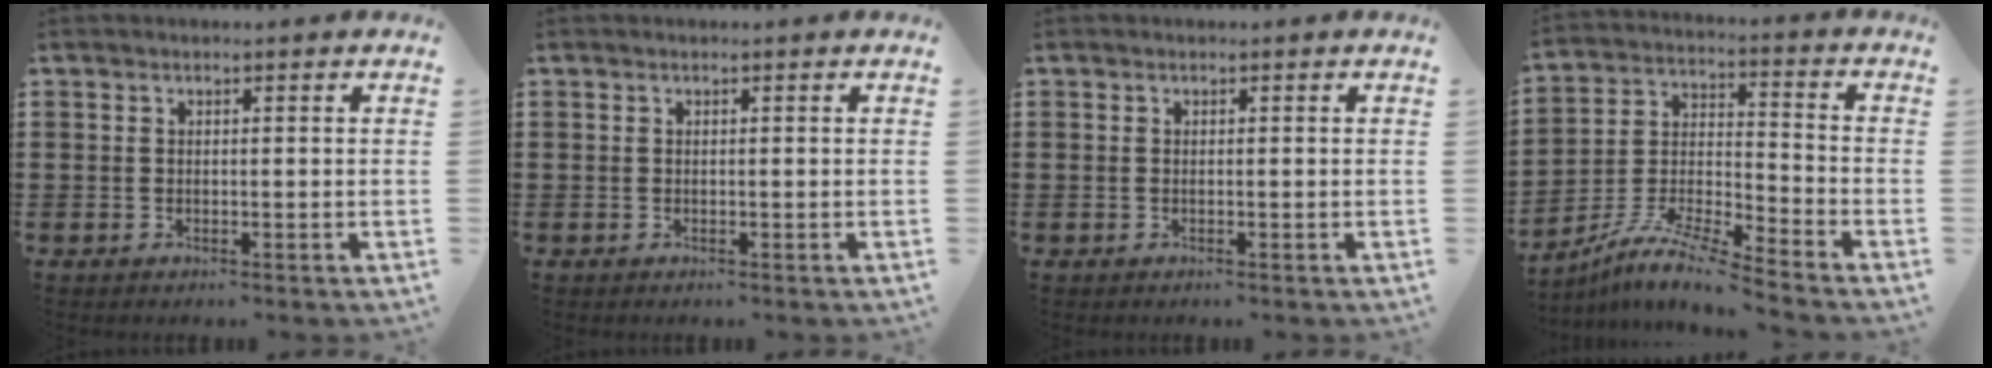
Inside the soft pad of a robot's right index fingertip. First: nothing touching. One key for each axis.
{"total": 0.0}
{"total": 0.0}
{"total": 8.4, "fx": -7.8, "fy": 0.1, "fz": 3.2, "tx": -0.074, "ty": -0.006, "tz": -0.161}